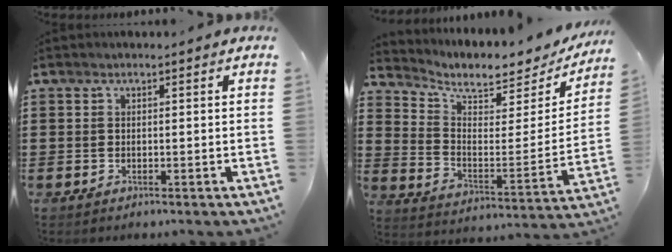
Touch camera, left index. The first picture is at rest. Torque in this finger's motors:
{"motor_torque": [2.14, 0.00, 0.10, 0.06]}